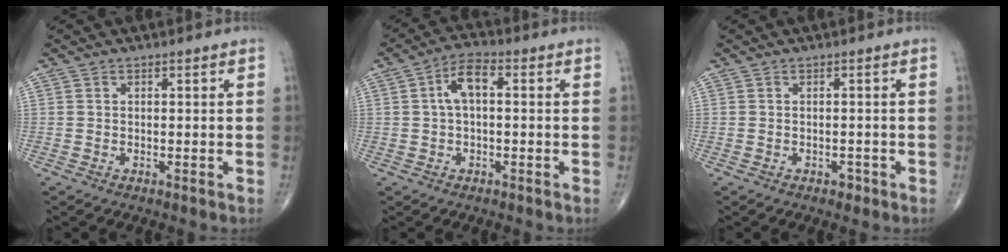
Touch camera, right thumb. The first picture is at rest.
{"total": 5.7, "force": [0.6, 2.7, 5.0], "torque": [-0.093, 0.022, 0.002]}
{"total": 1.4, "force": [-0.8, 0.9, 0.6], "torque": [-0.006, 0.003, -0.010]}